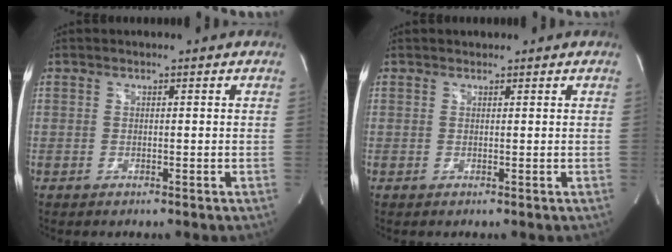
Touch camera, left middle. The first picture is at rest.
{"total": 0.7, "force": [0.6, 0.3, 0.0], "torque": [-0.008, 0.004, 0.010]}